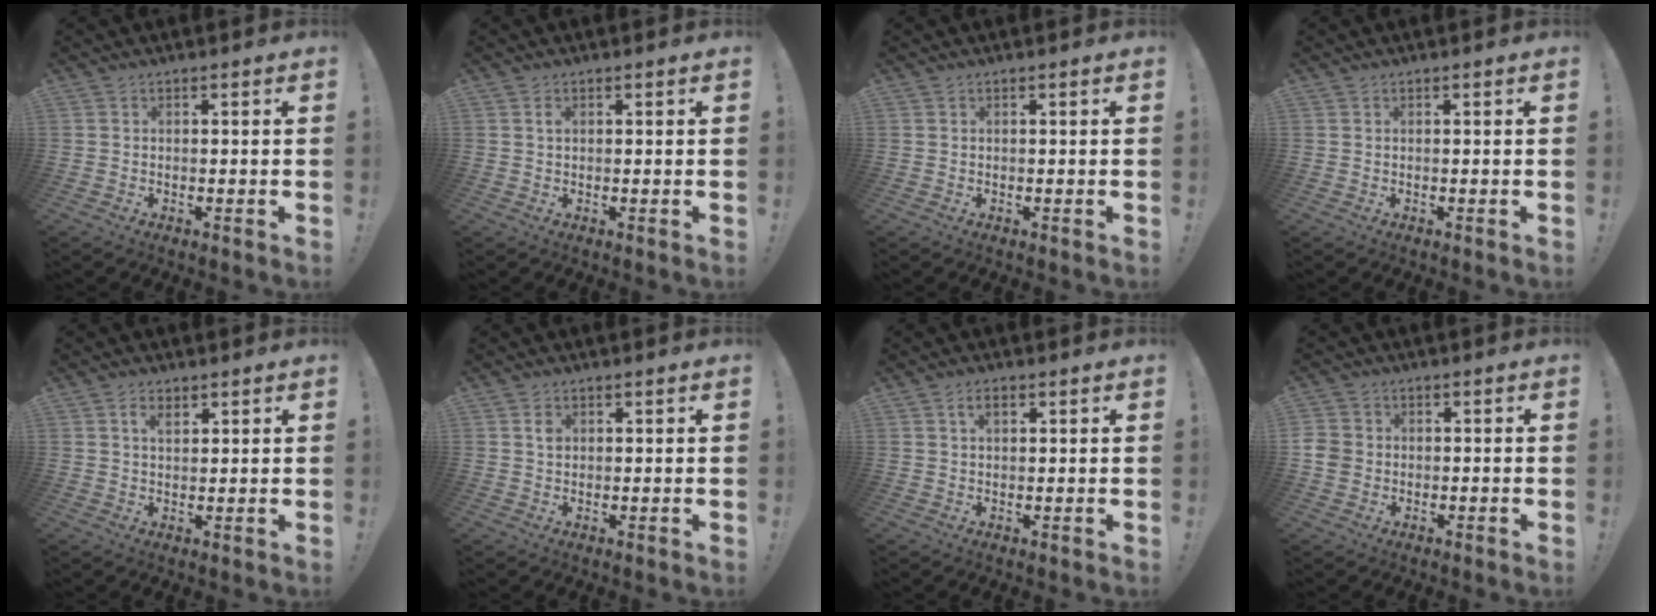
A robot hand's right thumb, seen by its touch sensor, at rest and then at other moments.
{"total": 0.9, "force": [0.2, 0.6, 0.7], "torque": [-0.014, 0.003, 0.004]}
{"total": 0.0}
{"total": 0.0}
{"total": 2.9, "force": [1.5, 1.3, 2.1], "torque": [-0.028, -0.005, 0.025]}
{"total": 1.8, "force": [0.5, 1.4, 1.0], "torque": [-0.006, -0.003, 0.005]}
{"total": 2.9, "force": [1.2, 1.4, 2.2], "torque": [-0.031, 0.000, 0.017]}
{"total": 4.4, "force": [-1.2, 3.8, 1.8], "torque": [-0.035, 0.009, -0.022]}